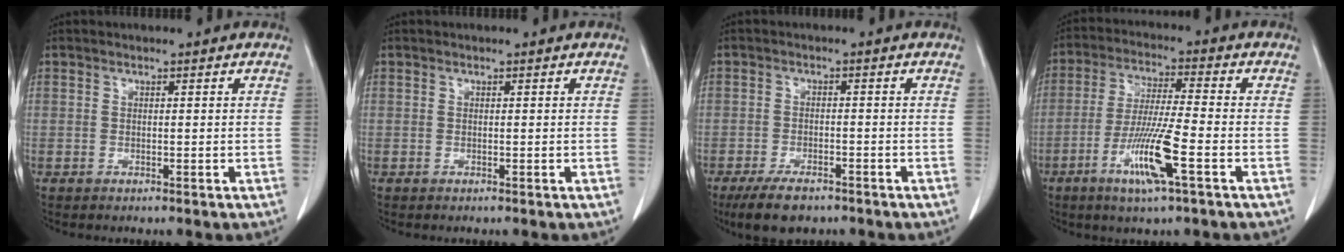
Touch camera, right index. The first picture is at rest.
{"total": 0.0}
{"total": 6.2, "force": [-4.6, 2.4, 3.3], "torque": [-0.060, -0.006, -0.077]}
{"total": 10.5, "force": [-4.4, 0.0, 9.5], "torque": [-0.186, -0.016, -0.085]}